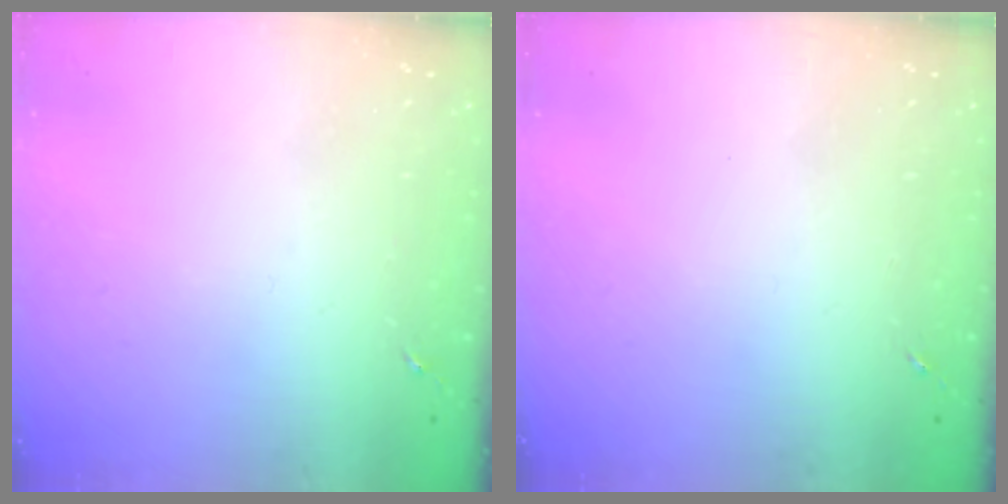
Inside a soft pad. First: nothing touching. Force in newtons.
{"total": 0.0}